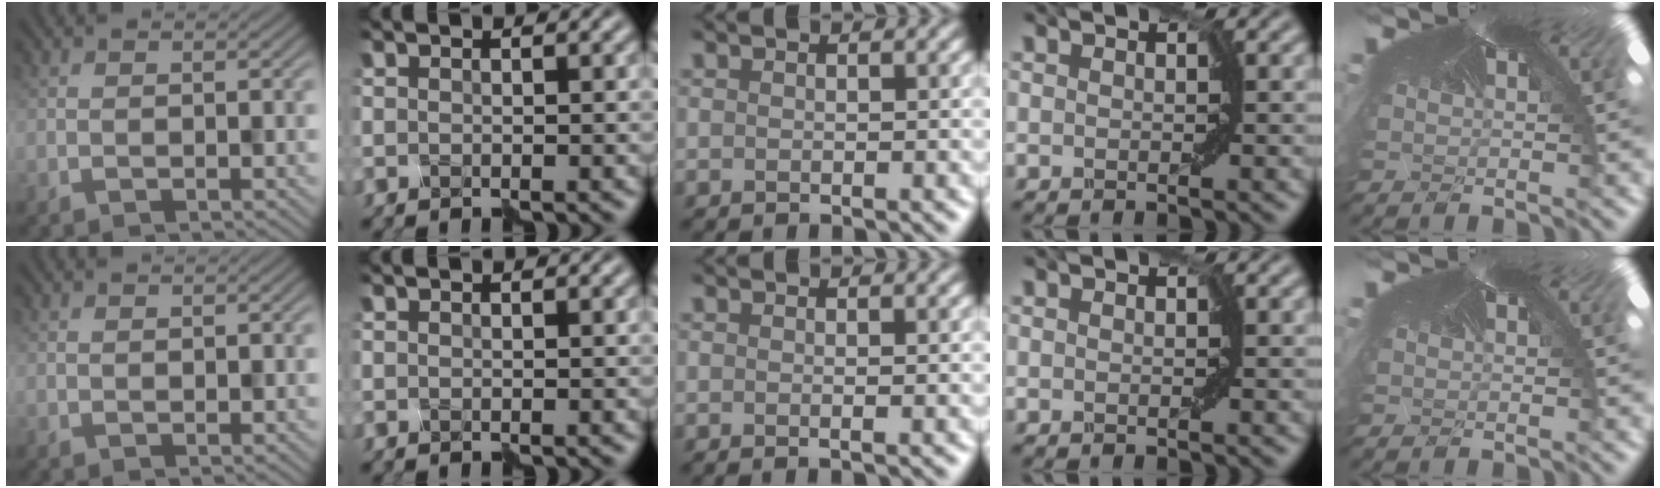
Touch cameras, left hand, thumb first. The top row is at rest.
{"thumb": {"total": 0.9, "force": [0.1, 0.6, 0.7], "torque": [-0.009, -0.002, 0.006]}, "middle": {"total": 0.8, "force": [0.1, 0.5, 0.6], "torque": [0.009, 0.001, -0.008]}}